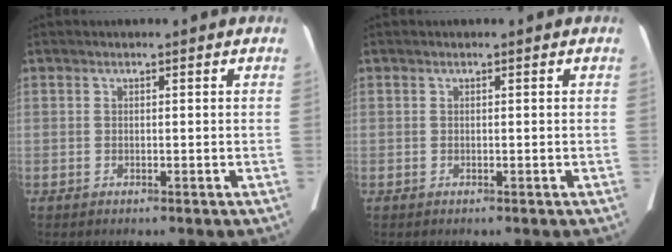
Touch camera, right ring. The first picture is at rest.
{"total": 0.0}